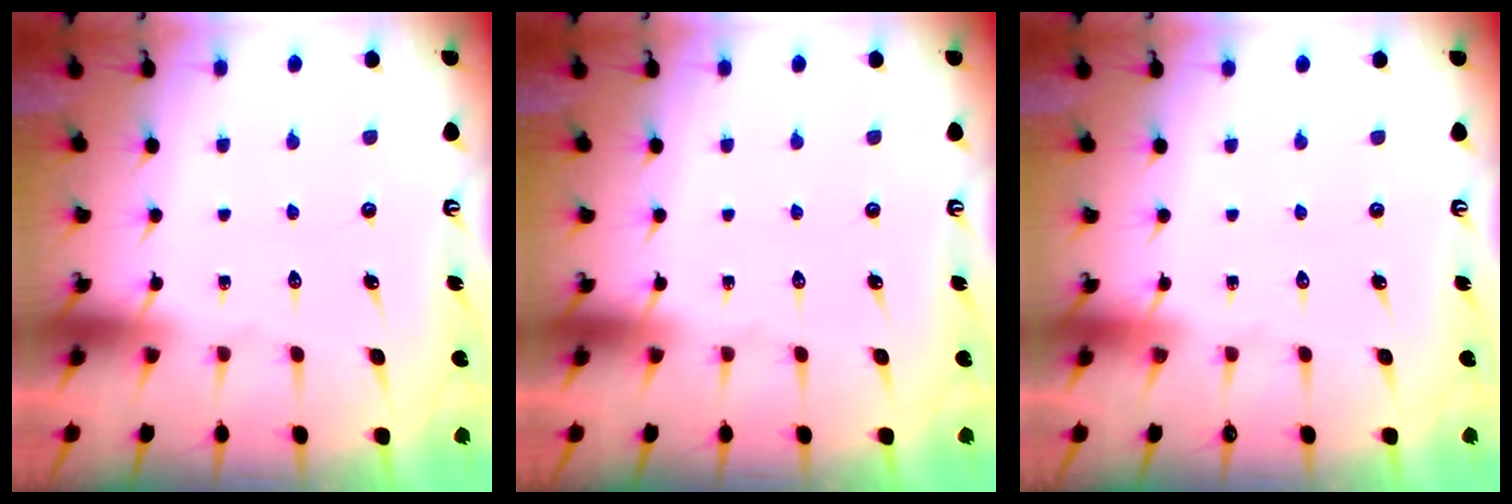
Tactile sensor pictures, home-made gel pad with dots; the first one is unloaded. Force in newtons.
{"total": 0.0}
{"total": 0.0}